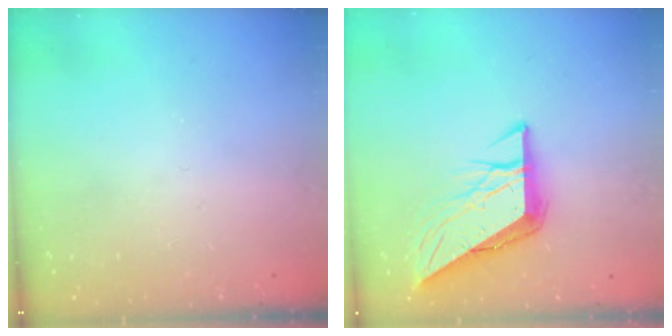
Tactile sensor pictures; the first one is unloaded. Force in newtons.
{"total": 8.9, "press": 8.9, "slide": 0.9}